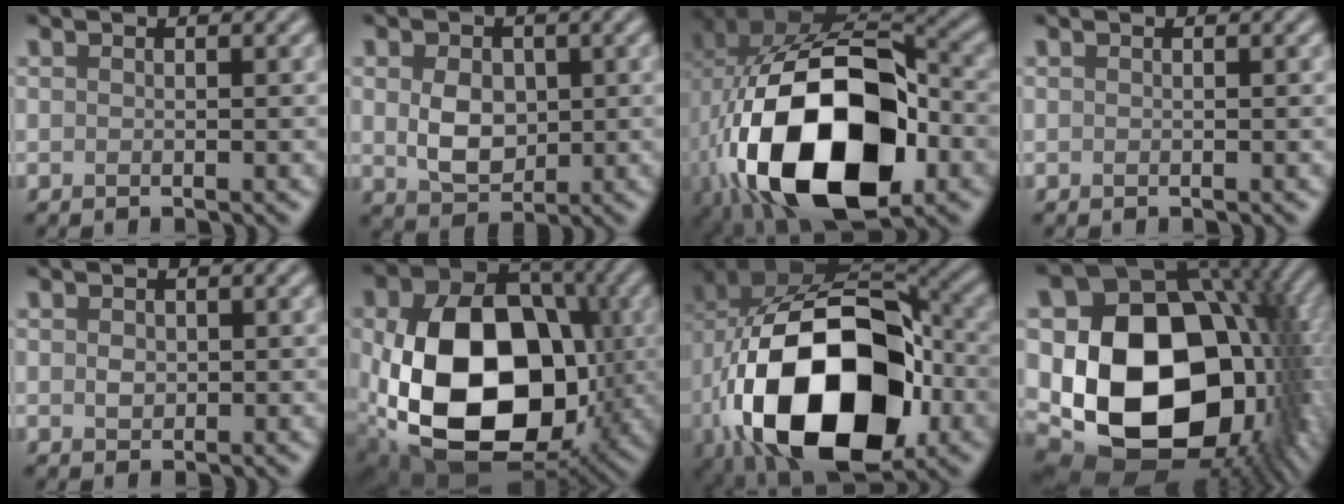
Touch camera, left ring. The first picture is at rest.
{"total": 3.9, "force": [0.3, 3.0, 2.6], "torque": [-0.051, -0.005, 0.007]}
{"total": 19.2, "force": [-4.8, 11.6, 14.5], "torque": [-0.295, -0.049, -0.068]}
{"total": 0.0}
{"total": 0.9, "force": [0.2, 0.8, 0.4], "torque": [-0.007, -0.002, 0.002]}
{"total": 16.5, "force": [-1.6, 11.8, 11.4], "torque": [-0.219, -0.030, -0.029]}
{"total": 18.5, "force": [-4.7, 11.4, 13.8], "torque": [-0.247, -0.028, -0.074]}
{"total": 18.9, "force": [-0.7, 13.9, 12.7], "torque": [-0.224, -0.039, 0.009]}